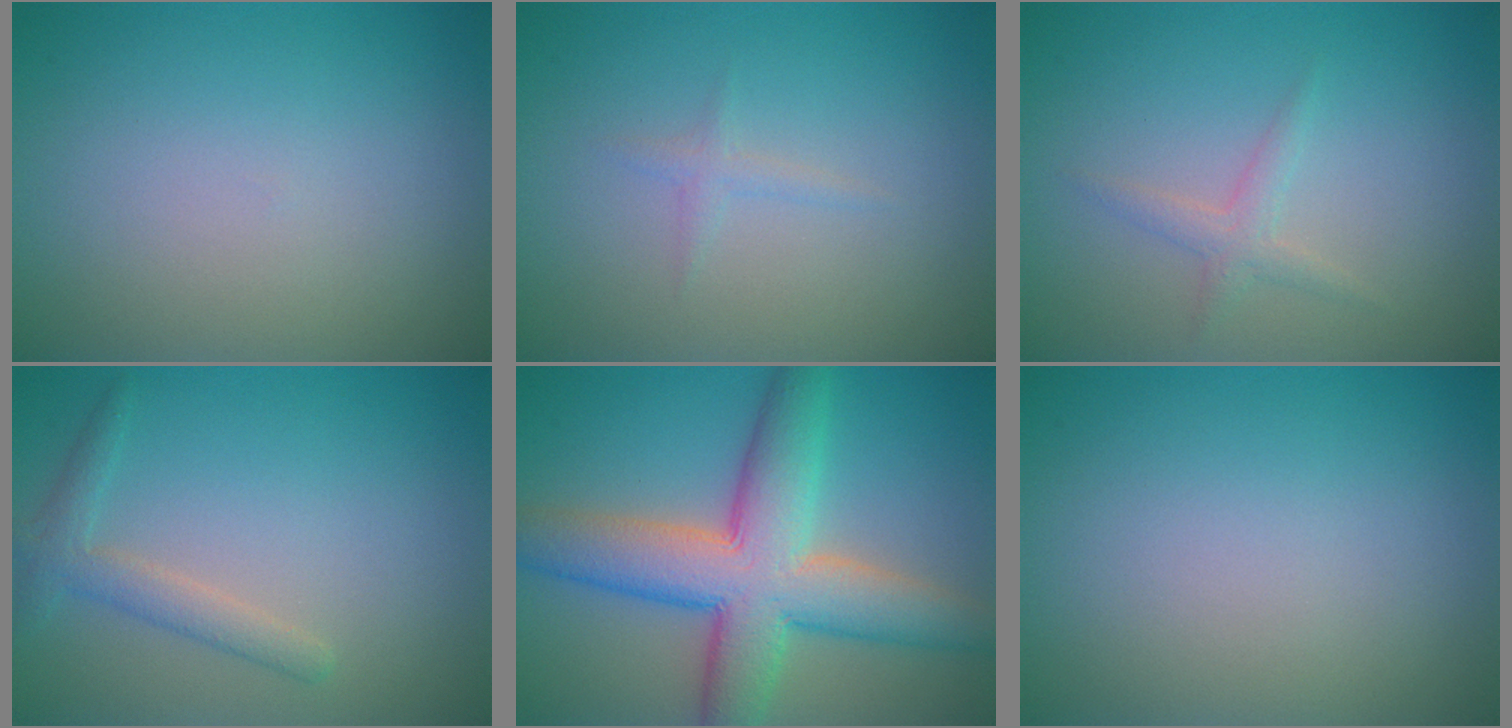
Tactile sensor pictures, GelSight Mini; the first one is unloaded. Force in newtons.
{"total": 0.8, "press": 0.8, "slide": 0.1}
{"total": 1.5, "press": 1.5, "slide": 0.0}
{"total": 2.2, "press": 2.2, "slide": 0.1}
{"total": 9.6, "press": 9.6, "slide": 0.4}
{"total": 0.0}